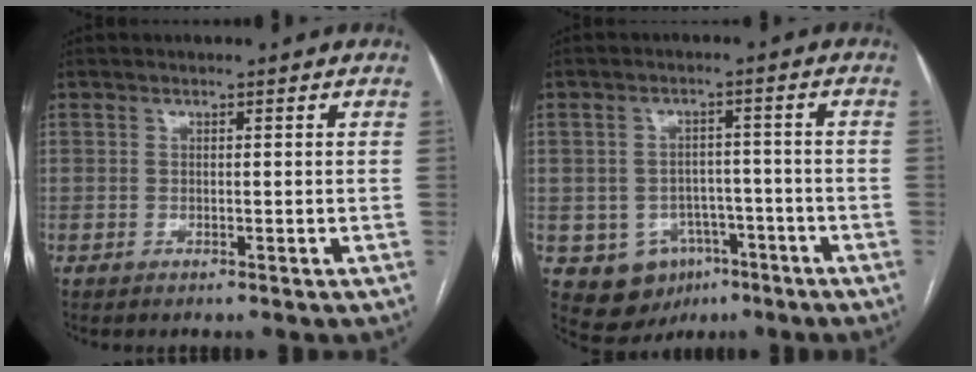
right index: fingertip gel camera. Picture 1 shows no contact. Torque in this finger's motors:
{"motor_torque": [-0.06, -0.17, -0.62, -0.17]}